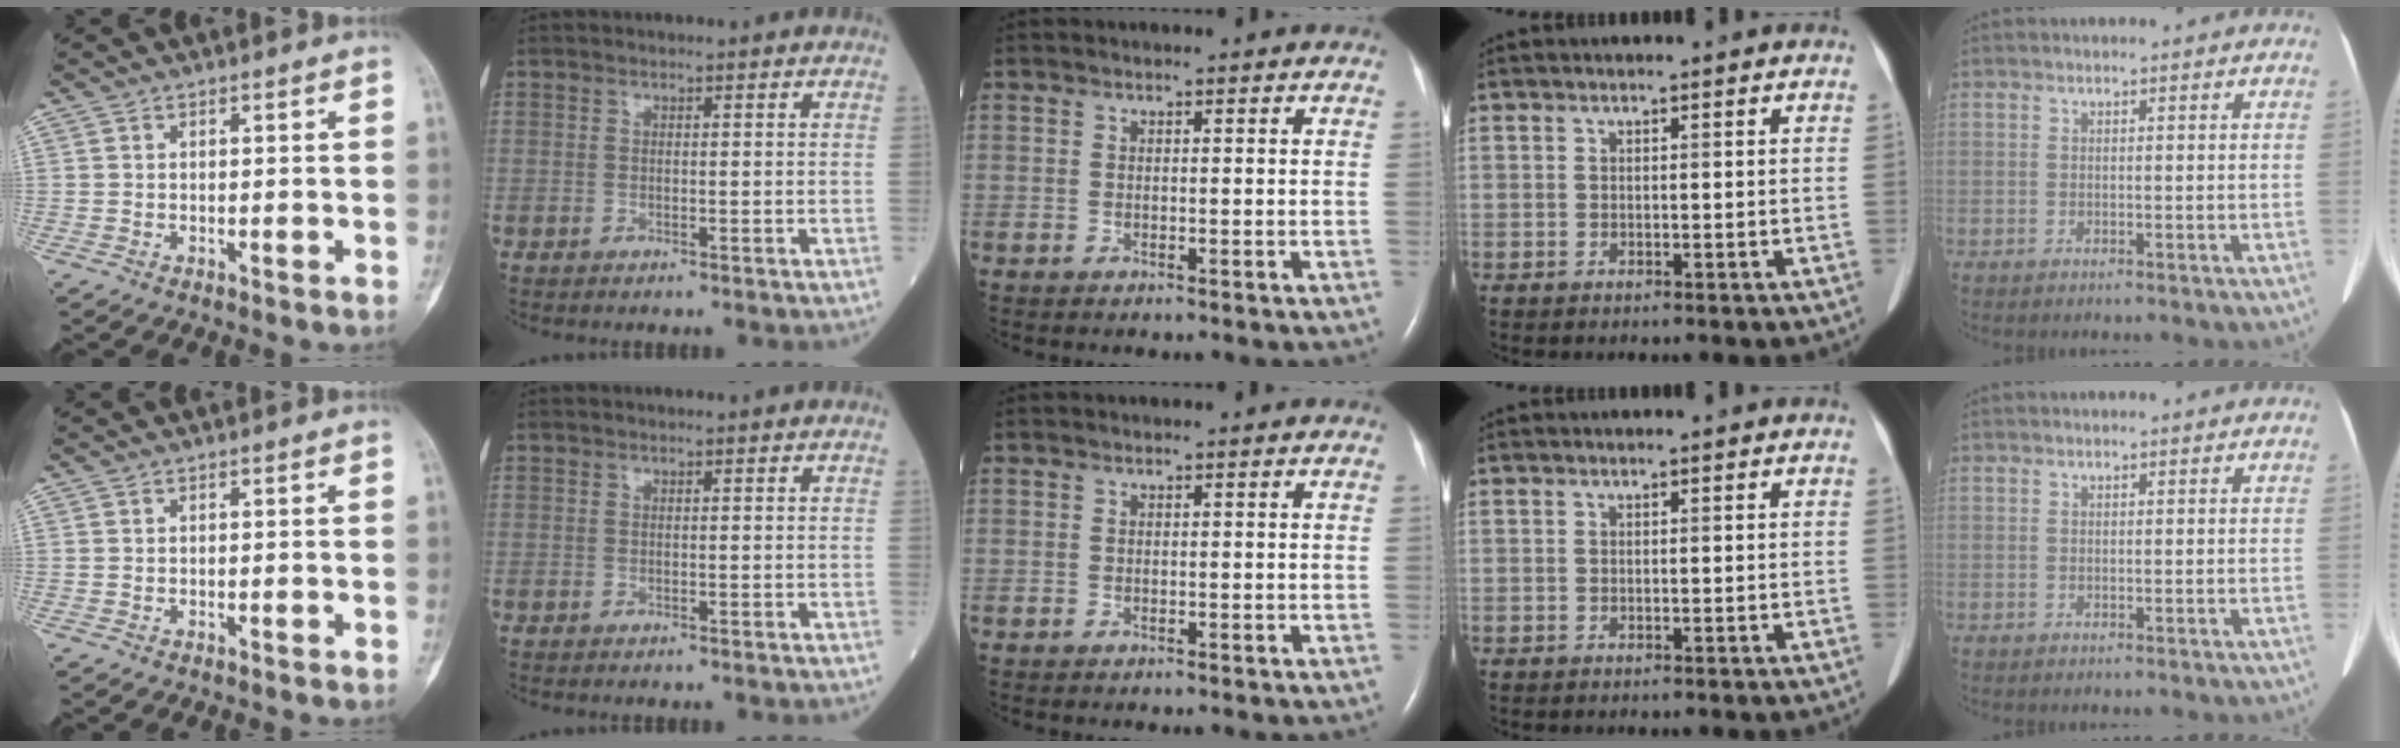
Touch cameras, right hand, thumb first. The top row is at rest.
{}